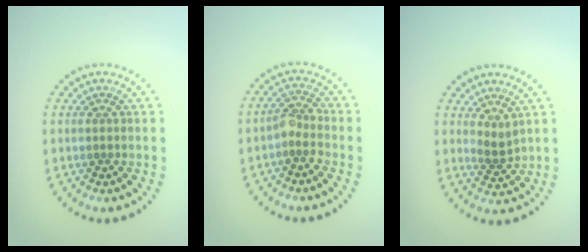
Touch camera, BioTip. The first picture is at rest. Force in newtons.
{"total": 2.0, "press": 1.6, "slide": 1.2}
{"total": 1.6, "press": 1.1, "slide": 1.2}